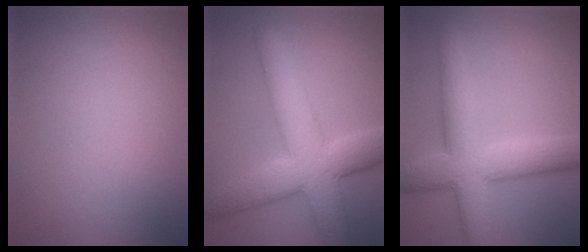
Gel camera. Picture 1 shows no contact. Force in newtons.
{"total": 8.7, "press": 8.7, "slide": 0.5}
{"total": 7.7, "press": 7.7, "slide": 0.1}